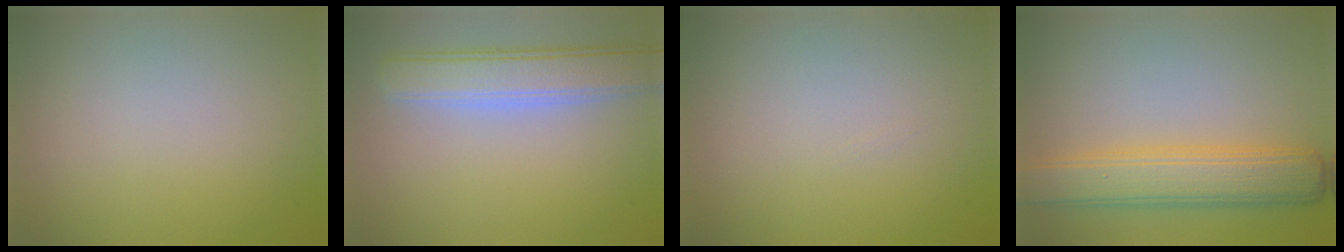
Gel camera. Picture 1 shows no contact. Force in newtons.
{"total": 4.8, "press": 4.8, "slide": 0.6}
{"total": 0.0}
{"total": 5.8, "press": 5.8, "slide": 0.1}